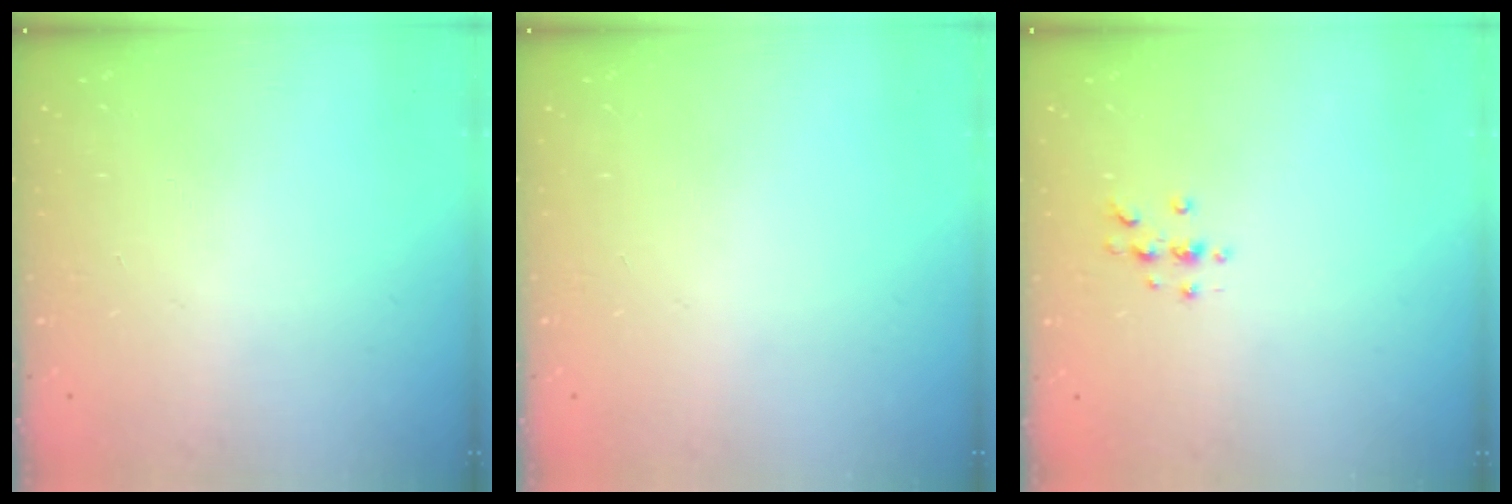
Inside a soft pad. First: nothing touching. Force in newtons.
{"total": 0.0}
{"total": 3.2, "press": 3.2, "slide": 0.4}